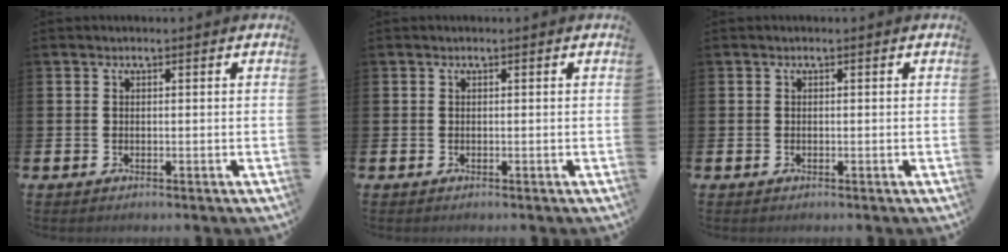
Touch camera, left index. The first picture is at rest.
{"total": 0.0}
{"total": 0.0}